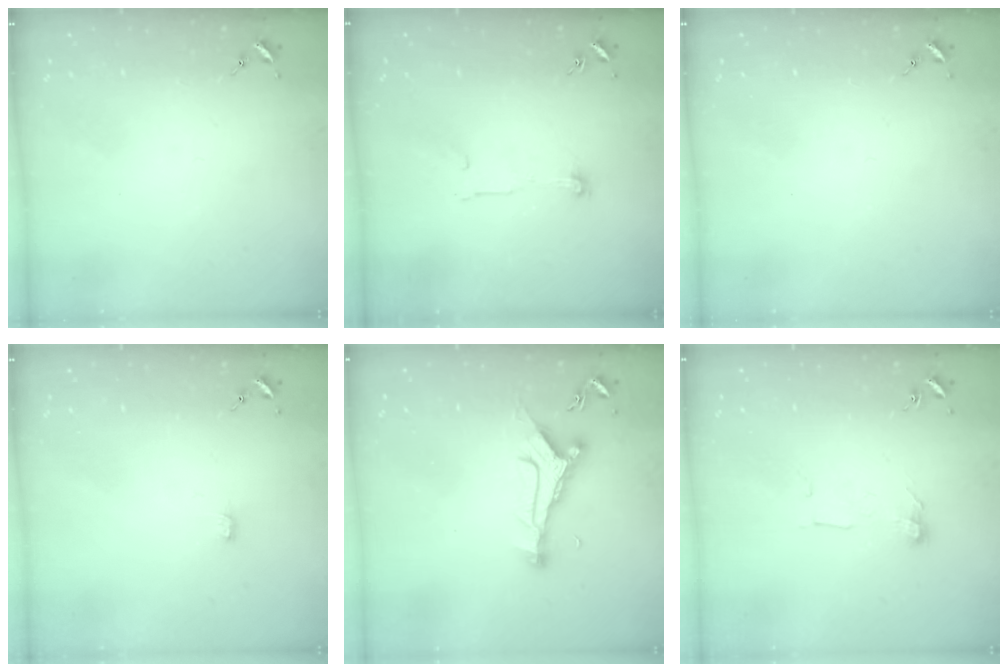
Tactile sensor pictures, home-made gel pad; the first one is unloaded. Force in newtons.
{"total": 5.4, "press": 5.4, "slide": 0.4}
{"total": 0.0}
{"total": 2.2, "press": 2.2, "slide": 0.2}
{"total": 10.2, "press": 10.2, "slide": 0.6}
{"total": 6.4, "press": 6.4, "slide": 0.3}